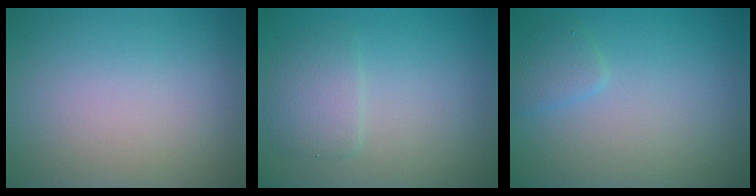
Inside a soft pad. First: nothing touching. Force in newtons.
{"total": 2.3, "press": 2.3, "slide": 0.3}
{"total": 1.4, "press": 1.4, "slide": 0.1}